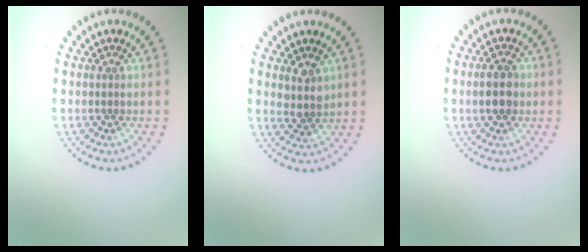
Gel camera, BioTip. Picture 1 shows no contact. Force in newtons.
{"total": 2.3, "press": 2.0, "slide": 1.1}
{"total": 2.8, "press": 2.8, "slide": 0.1}